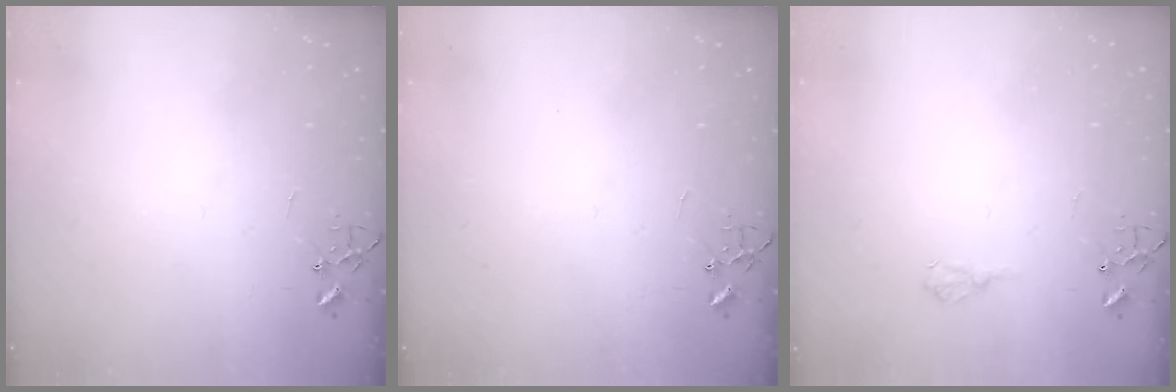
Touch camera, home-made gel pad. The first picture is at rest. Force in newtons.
{"total": 0.0}
{"total": 6.8, "press": 6.8, "slide": 0.9}